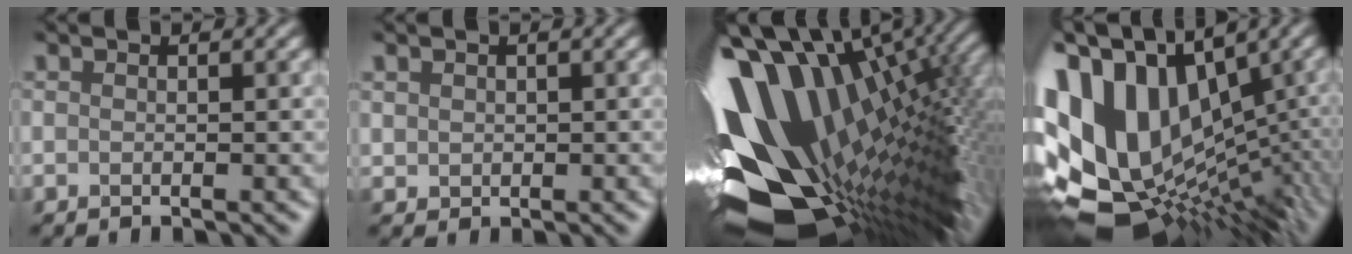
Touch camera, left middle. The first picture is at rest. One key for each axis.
{"total": 1.1, "fx": 0.7, "fy": 0.4, "fz": -0.7, "tx": 0.010, "ty": 0.000, "tz": 0.020}
{"total": 15.8, "fx": -0.3, "fy": 8.9, "fz": 13.1, "tx": -0.279, "ty": -0.030, "tz": 0.016}
{"total": 16.4, "fx": 1.4, "fy": 11.1, "fz": 12.0, "tx": -0.206, "ty": -0.002, "tz": 0.072}